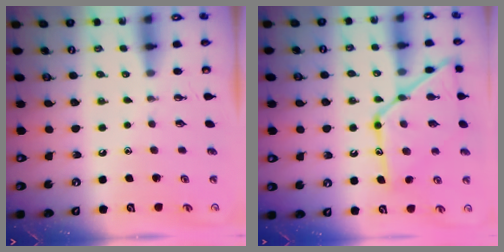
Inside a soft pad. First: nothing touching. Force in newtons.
{"total": 17.1, "press": 17.1, "slide": 1.3}